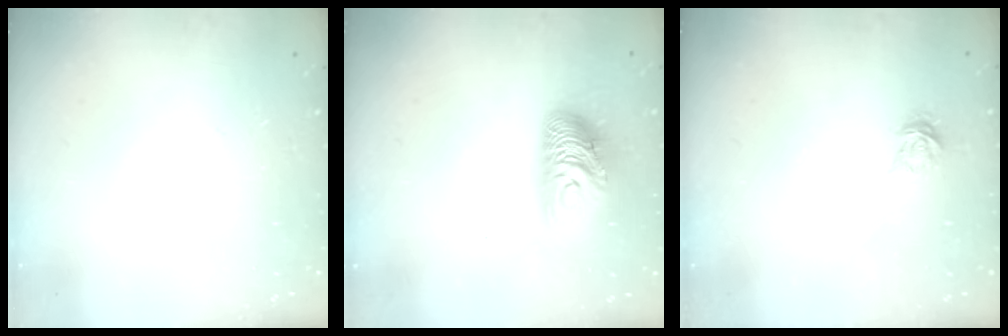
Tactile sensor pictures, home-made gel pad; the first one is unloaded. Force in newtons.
{"total": 11.1, "press": 11.1, "slide": 0.8}
{"total": 3.5, "press": 3.5, "slide": 0.1}